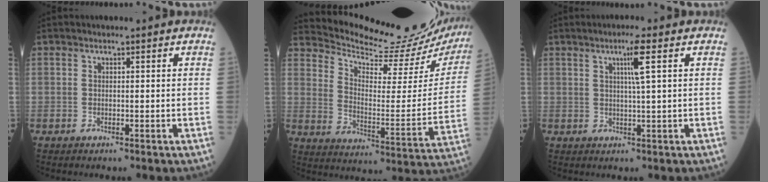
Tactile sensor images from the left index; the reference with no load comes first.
{"total": 22.4, "force": [22.0, 1.8, 3.9], "torque": [-0.075, -0.102, 0.287]}
{"total": 3.5, "force": [1.3, -0.8, 3.2], "torque": [-0.055, -0.005, 0.022]}